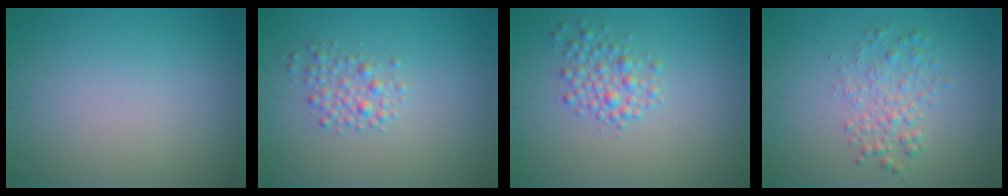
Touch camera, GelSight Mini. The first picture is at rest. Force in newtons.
{"total": 2.0, "press": 2.0, "slide": 0.0}
{"total": 2.4, "press": 2.4, "slide": 0.1}
{"total": 2.5, "press": 2.5, "slide": 0.0}